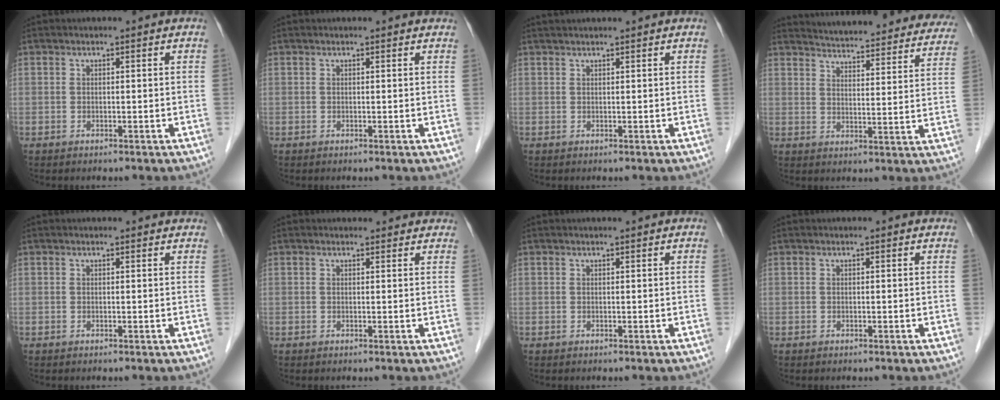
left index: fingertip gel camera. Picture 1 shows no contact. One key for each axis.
{"total": 1.6, "fx": 1.5, "fy": 0.2, "fz": 0.3, "tx": -0.013, "ty": 0.016, "tz": 0.014}
{"total": 3.4, "fx": 3.0, "fy": 0.0, "fz": 1.5, "tx": -0.015, "ty": 0.033, "tz": 0.047}
{"total": 28.0, "fx": 26.4, "fy": 4.7, "fz": 8.1, "tx": -0.117, "ty": -0.057, "tz": 0.312}
{"total": 2.6, "fx": 2.5, "fy": 0.5, "fz": 0.5, "tx": -0.012, "ty": 0.016, "tz": 0.022}
{"total": 3.8, "fx": 3.6, "fy": 1.2, "fz": 0.6, "tx": -0.003, "ty": 0.015, "tz": 0.033}
{"total": 1.0, "fx": 0.8, "fy": 0.0, "fz": 0.5, "tx": -0.010, "ty": 0.005, "tz": 0.015}
{"total": 0.9, "fx": 0.8, "fy": 0.1, "fz": 0.2, "tx": -0.007, "ty": 0.016, "tz": 0.011}